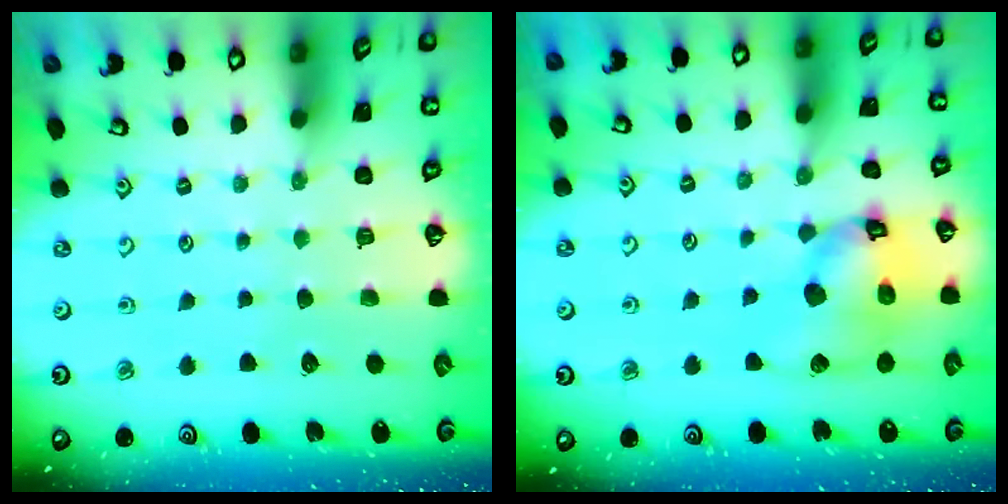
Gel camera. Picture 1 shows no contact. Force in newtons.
{"total": 14.8, "press": 14.7, "slide": 1.7}